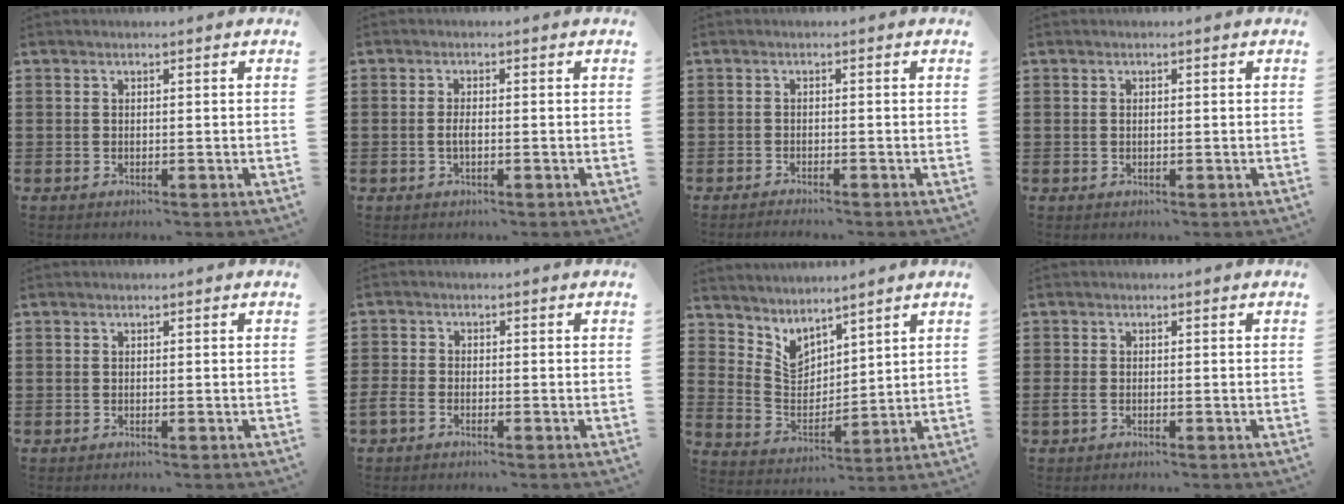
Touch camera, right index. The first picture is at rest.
{"total": 1.7, "force": [-0.3, 0.5, 1.6], "torque": [-0.038, -0.002, -0.008]}
{"total": 1.0, "force": [-1.0, -0.1, 0.0], "torque": [-0.002, 0.001, -0.021]}
{"total": 0.6, "force": [0.0, 0.3, 0.5], "torque": [-0.013, -0.001, 0.001]}
{"total": 0.0}
{"total": 1.8, "force": [-1.6, 0.5, 0.7], "torque": [-0.021, 0.002, -0.035]}
{"total": 4.9, "force": [4.3, 2.1, 1.2], "torque": [-0.048, -0.018, 0.078]}
{"total": 1.0, "force": [-0.6, 0.2, 0.7], "torque": [-0.022, -0.006, -0.014]}